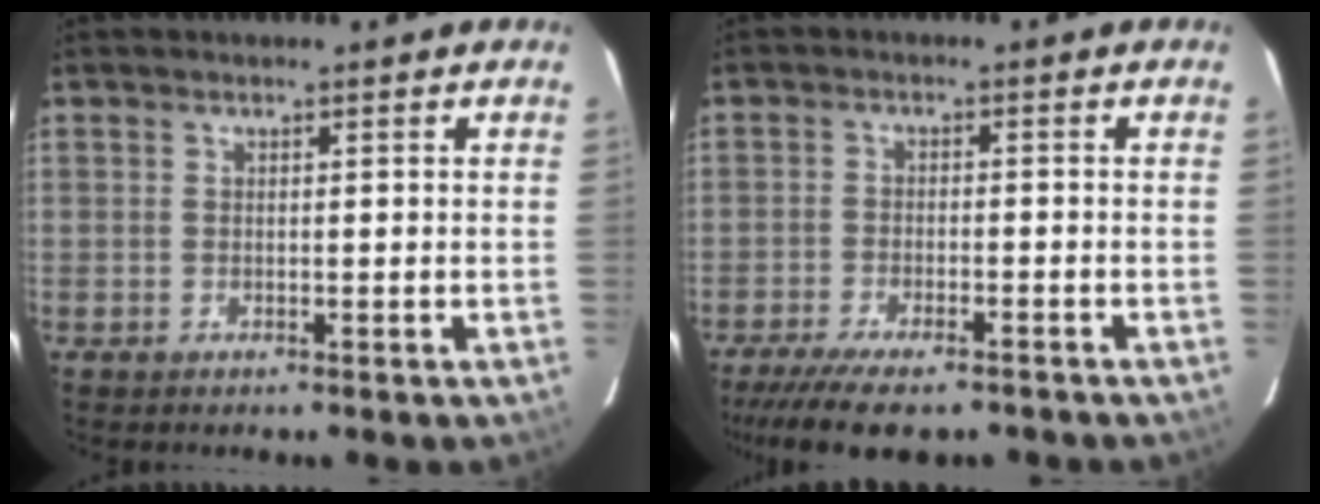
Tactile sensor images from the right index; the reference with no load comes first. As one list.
[{"total": 11.9, "force": [-9.6, 3.3, 6.3], "torque": [-0.143, -0.033, -0.156]}]